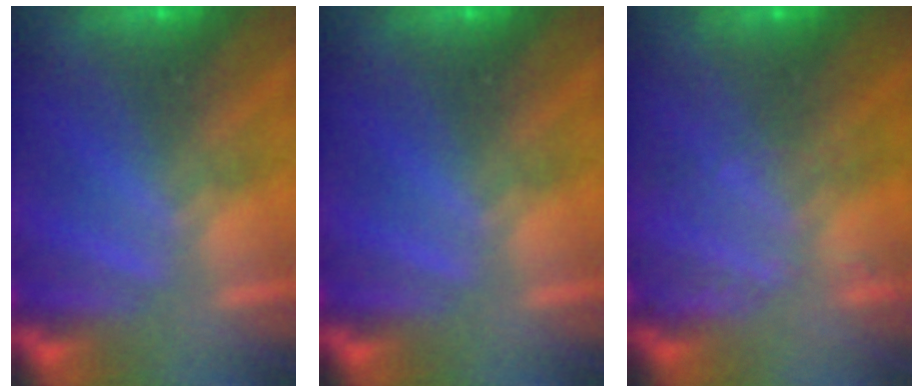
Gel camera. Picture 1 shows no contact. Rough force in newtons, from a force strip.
{"total": 0.0}
{"total": 2.1}